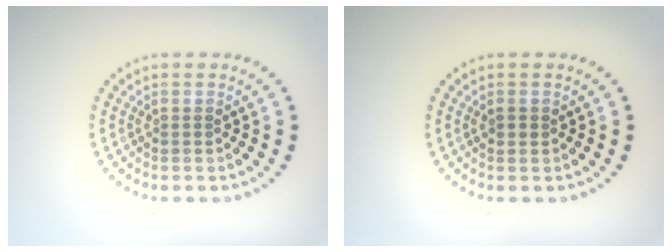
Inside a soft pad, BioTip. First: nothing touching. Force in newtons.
{"total": 0.9, "press": 0.8, "slide": 0.3}